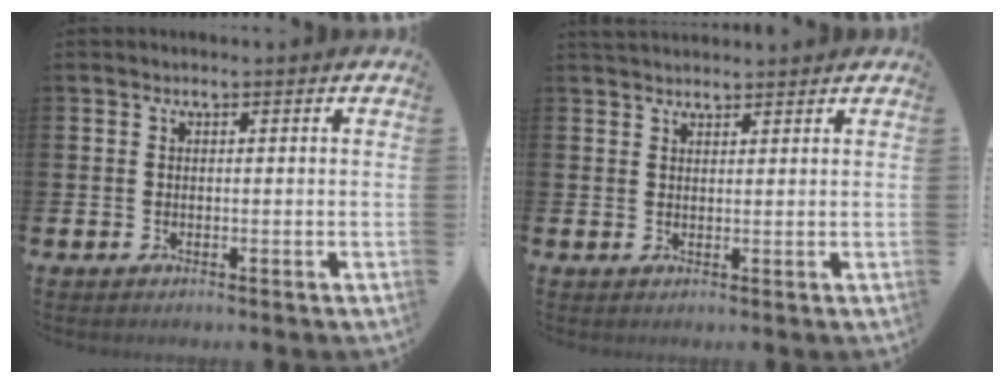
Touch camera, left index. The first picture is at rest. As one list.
[{"total": 2.1, "force": [2.1, 0.5, 0.2], "torque": [0.004, -0.006, 0.035]}]